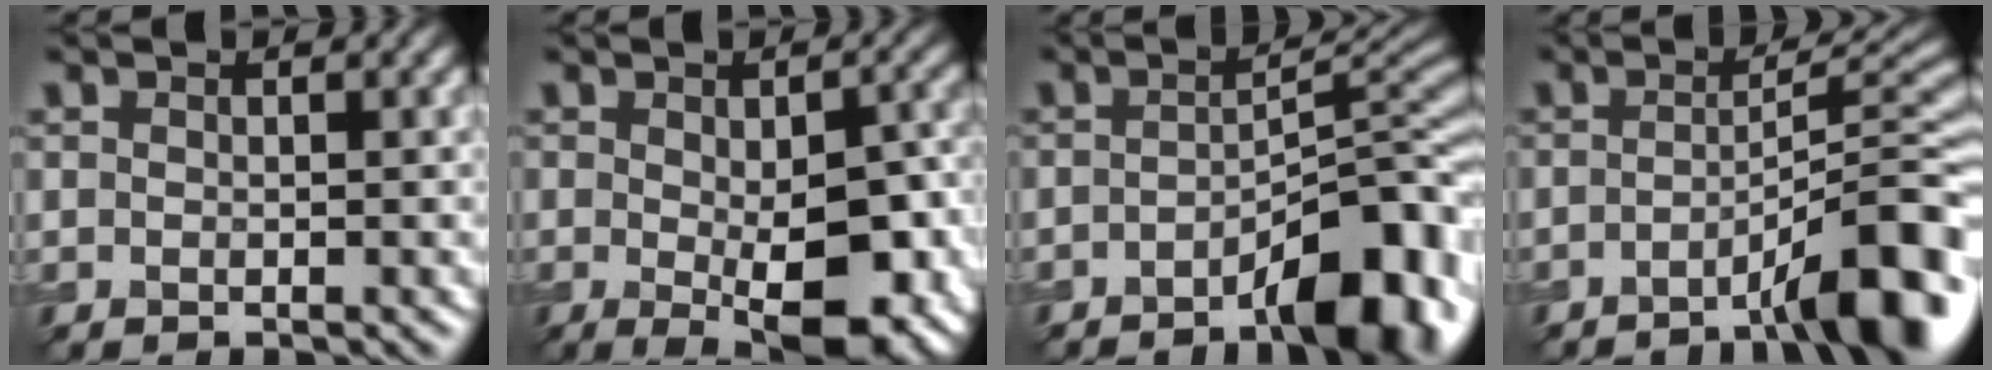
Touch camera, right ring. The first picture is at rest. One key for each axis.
{"total": 8.0, "fx": -1.7, "fy": 2.7, "fz": 7.3, "tx": -0.108, "ty": -0.011, "tz": -0.009}
{"total": 8.0, "fx": -4.4, "fy": 2.0, "fz": 6.3, "tx": -0.080, "ty": 0.018, "tz": -0.062}
{"total": 8.3, "fx": -4.1, "fy": 1.2, "fz": 7.1, "tx": -0.083, "ty": 0.026, "tz": -0.060}